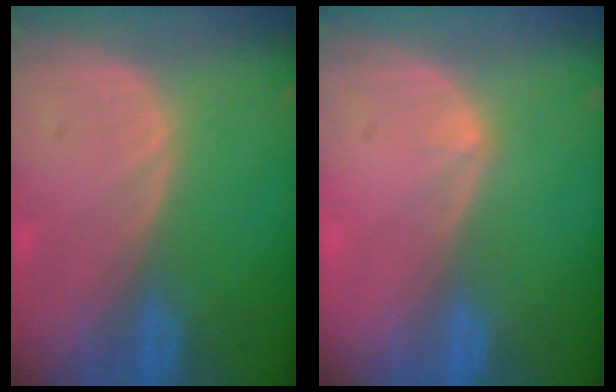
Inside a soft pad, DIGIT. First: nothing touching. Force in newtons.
{"total": 0.6, "press": 0.4, "slide": 0.5}